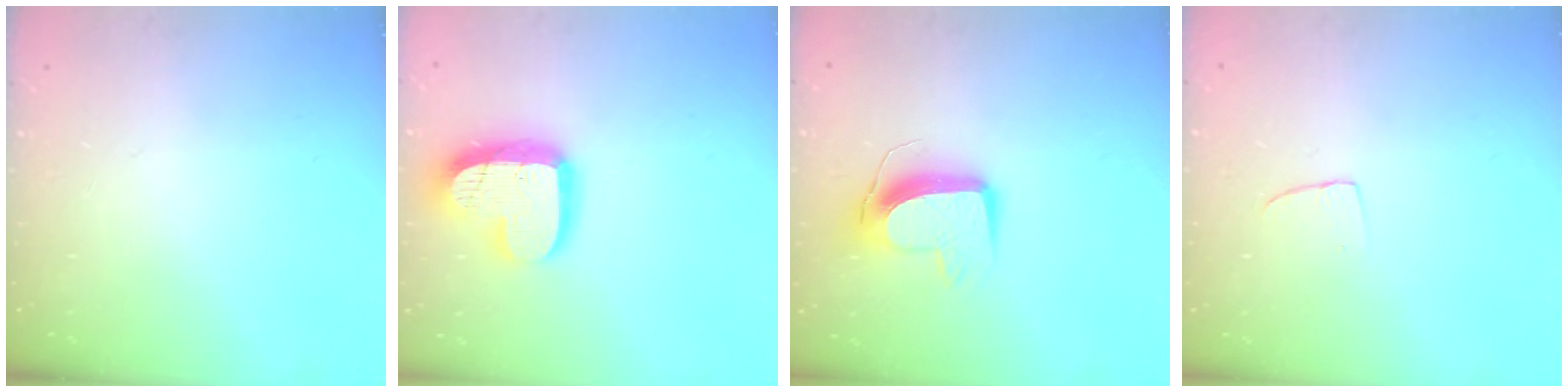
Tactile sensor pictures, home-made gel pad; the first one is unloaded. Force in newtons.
{"total": 17.4, "press": 17.4, "slide": 1.7}
{"total": 10.1, "press": 10.1, "slide": 0.4}
{"total": 2.9, "press": 2.9, "slide": 0.2}